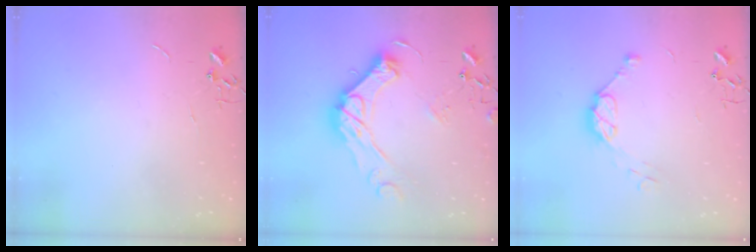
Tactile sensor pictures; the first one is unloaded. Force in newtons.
{"total": 18.7, "press": 18.6, "slide": 1.4}
{"total": 9.4, "press": 9.4, "slide": 0.6}